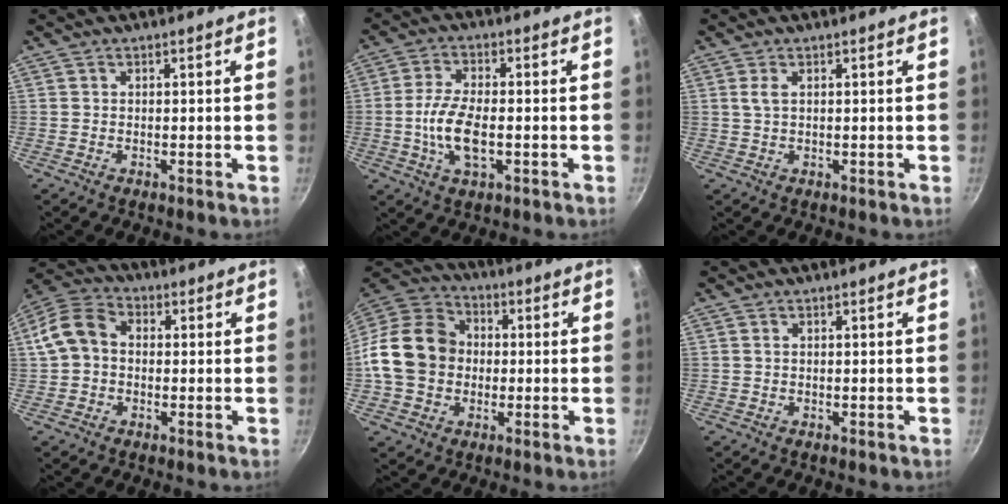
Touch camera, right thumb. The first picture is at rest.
{"total": 9.0, "force": [-1.6, 4.0, 7.9], "torque": [-0.153, 0.009, -0.036]}
{"total": 1.8, "force": [0.6, 0.6, 1.6], "torque": [-0.034, 0.001, 0.014]}
{"total": 9.2, "force": [0.3, 7.0, 5.9], "torque": [-0.095, 0.030, -0.011]}
{"total": 16.5, "force": [-0.7, 13.6, 9.3], "torque": [-0.150, 0.034, -0.028]}
{"total": 0.0}